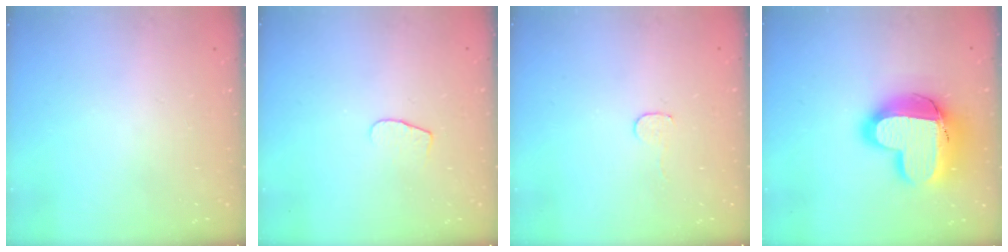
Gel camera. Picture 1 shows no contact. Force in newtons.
{"total": 5.4, "press": 5.4, "slide": 0.5}
{"total": 3.5, "press": 3.5, "slide": 0.3}
{"total": 18.9, "press": 18.9, "slide": 1.6}